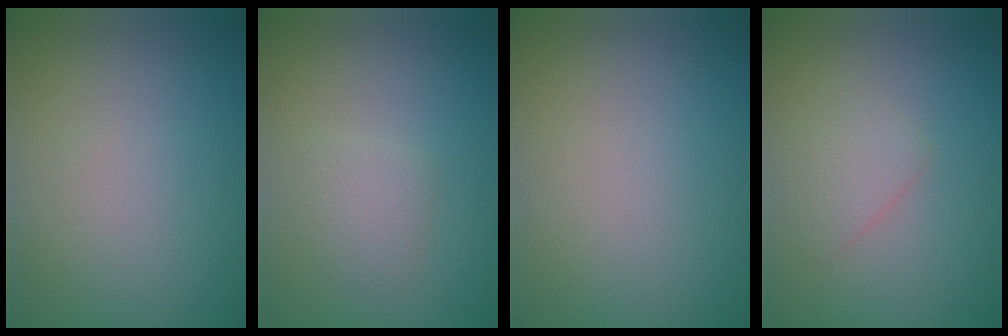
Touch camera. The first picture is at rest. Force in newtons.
{"total": 1.6, "press": 1.6, "slide": 0.1}
{"total": 0.0}
{"total": 1.7, "press": 1.7, "slide": 0.0}